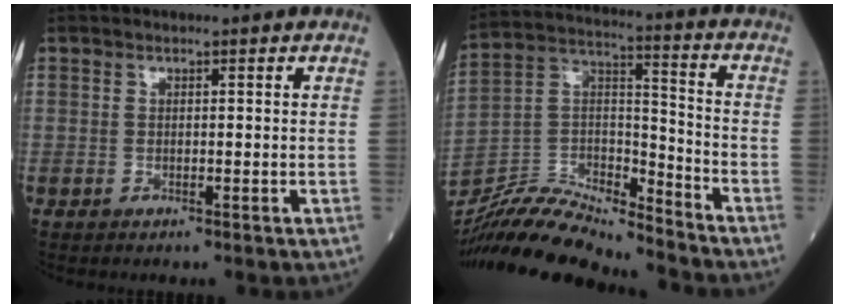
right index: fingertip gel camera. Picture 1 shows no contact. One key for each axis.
{"total": 17.5, "fx": -16.8, "fy": 1.3, "fz": 5.0, "tx": -0.095, "ty": 0.027, "tz": -0.303}